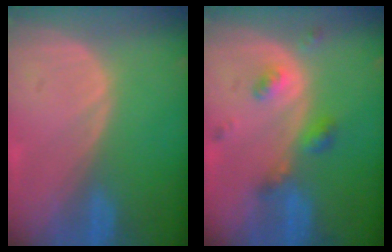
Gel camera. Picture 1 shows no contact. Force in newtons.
{"total": 5.0, "press": 4.4, "slide": 2.4}